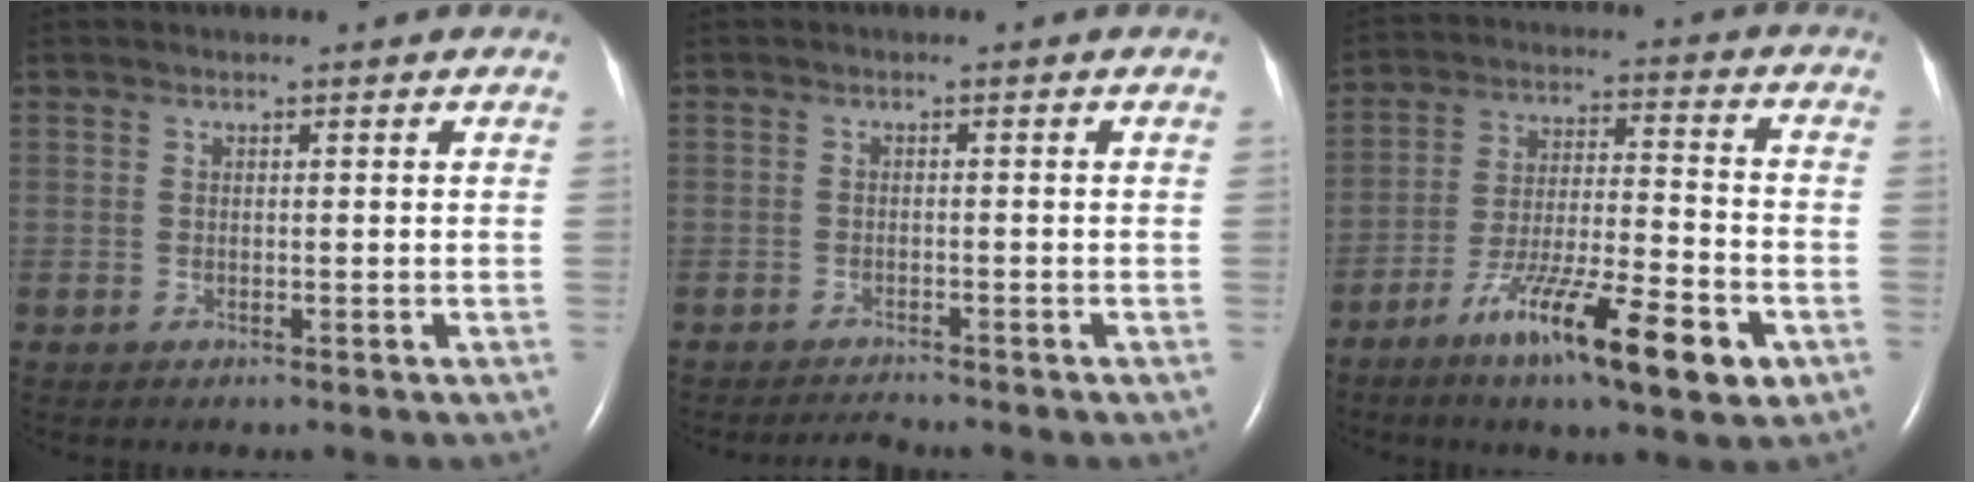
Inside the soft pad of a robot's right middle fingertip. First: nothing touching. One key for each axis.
{"total": 1.9, "fx": -1.9, "fy": -0.2, "fz": 0.0, "tx": -0.007, "ty": -0.013, "tz": -0.030}
{"total": 15.2, "fx": -8.0, "fy": 2.1, "fz": 12.7, "tx": -0.211, "ty": -0.016, "tz": -0.129}